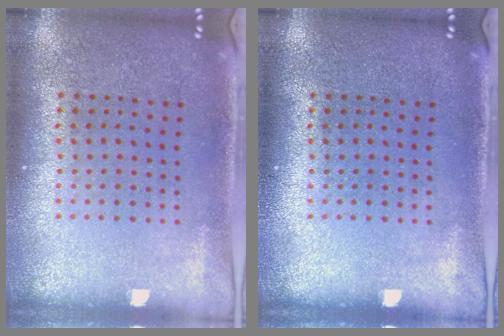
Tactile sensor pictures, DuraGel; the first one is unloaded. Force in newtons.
{"total": 0.0}